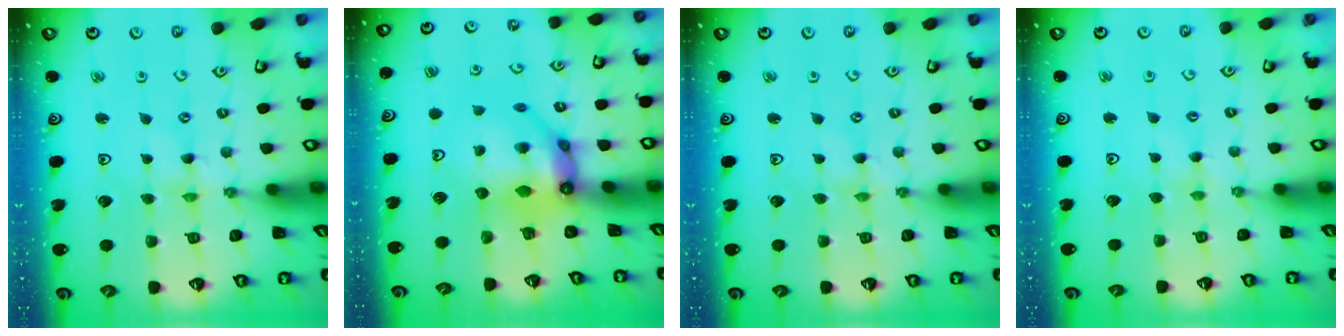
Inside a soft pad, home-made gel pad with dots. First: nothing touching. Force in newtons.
{"total": 11.5, "press": 11.4, "slide": 1.3}
{"total": 0.0}
{"total": 1.8, "press": 1.7, "slide": 0.3}